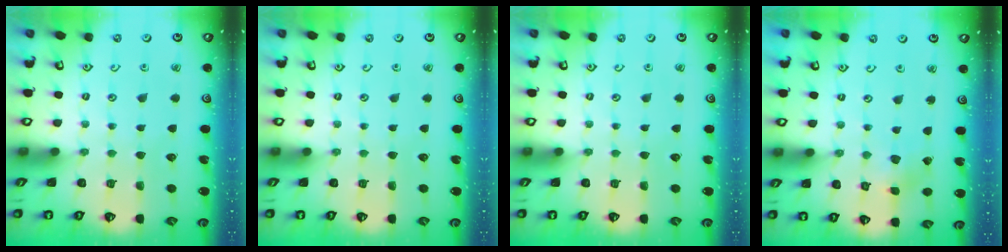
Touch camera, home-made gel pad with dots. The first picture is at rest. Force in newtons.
{"total": 0.0}
{"total": 0.0}
{"total": 2.1, "press": 2.1, "slide": 0.2}